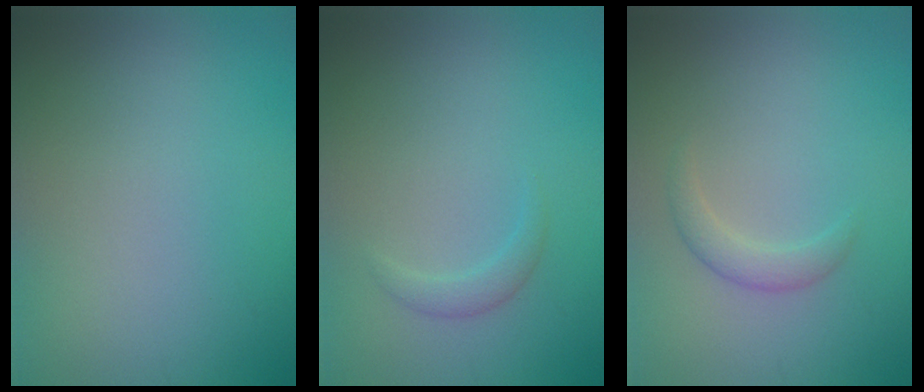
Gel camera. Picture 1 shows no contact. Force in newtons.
{"total": 1.2, "press": 1.2, "slide": 0.1}
{"total": 1.6, "press": 1.6, "slide": 0.2}